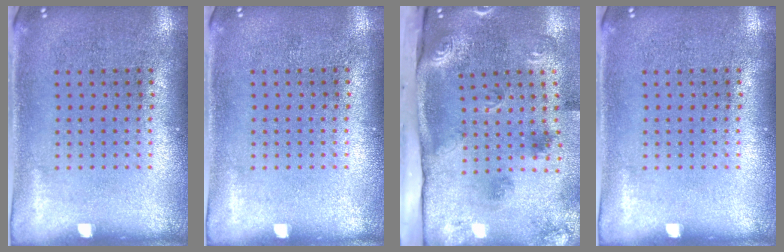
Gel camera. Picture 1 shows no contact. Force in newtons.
{"total": 0.0}
{"total": 3.2, "press": 2.1, "slide": 2.5}
{"total": 0.0}